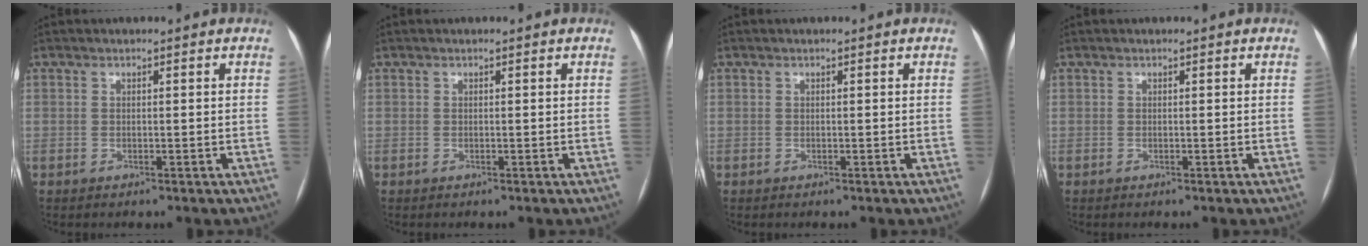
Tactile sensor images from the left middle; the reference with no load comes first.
{"total": 0.0}
{"total": 0.0}
{"total": 0.0}